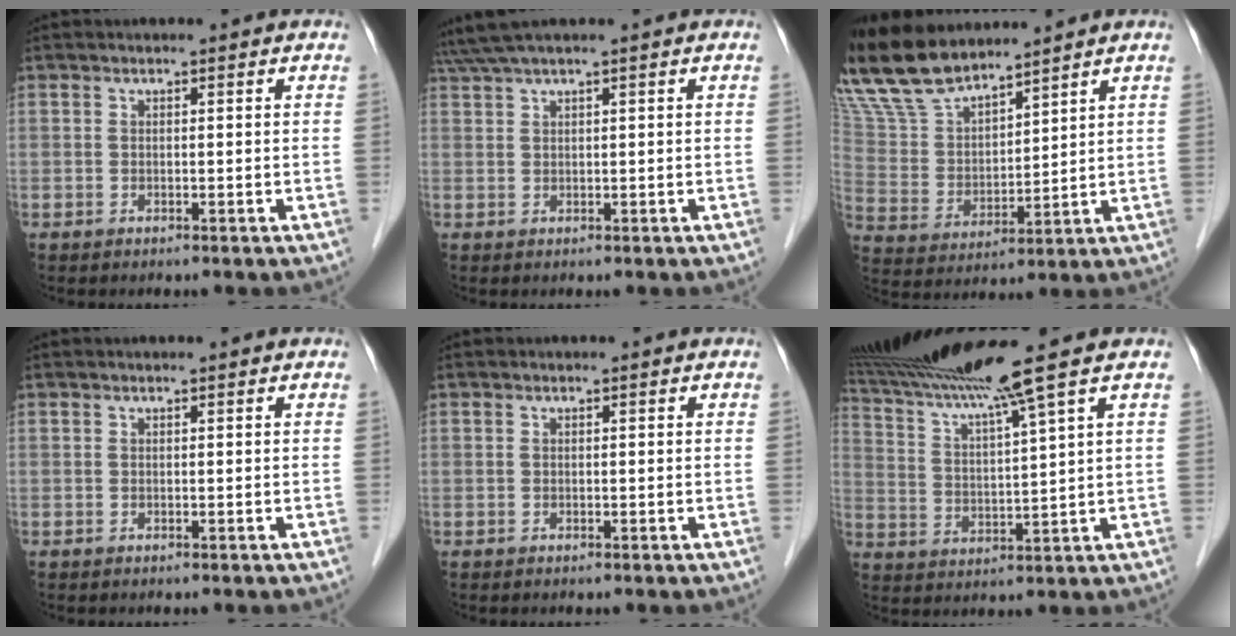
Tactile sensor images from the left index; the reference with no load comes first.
{"total": 3.2, "force": [2.6, -0.7, 1.8], "torque": [-0.043, 0.026, 0.057]}
{"total": 13.9, "force": [12.5, 2.7, 5.5], "torque": [-0.130, 0.010, 0.257]}
{"total": 0.0}
{"total": 0.0}
{"total": 13.0, "force": [10.4, -2.8, 7.2], "torque": [-0.128, -0.005, 0.178]}